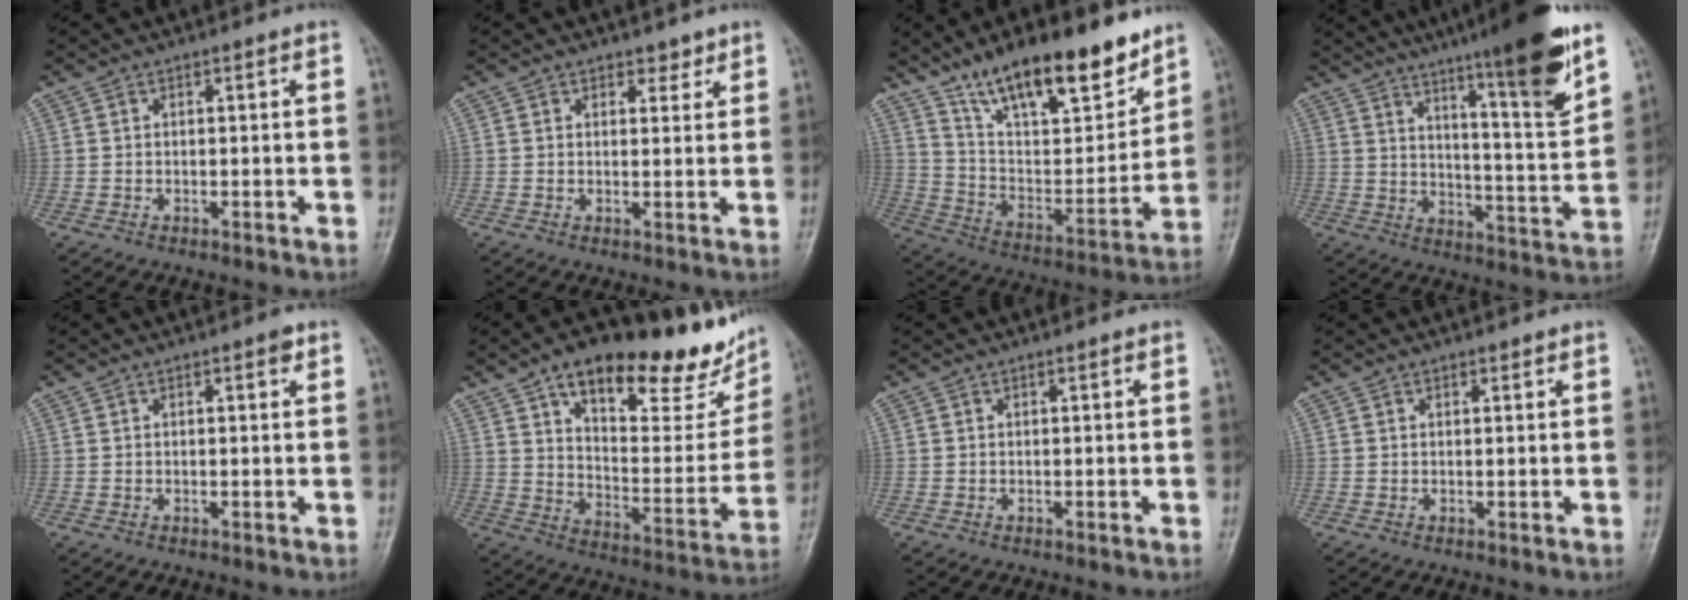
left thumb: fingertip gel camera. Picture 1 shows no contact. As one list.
[{"total": 2.3, "force": [1.7, 1.4, 0.7], "torque": [0.010, -0.010, 0.021]}, {"total": 22.3, "force": [15.7, 7.5, 13.9], "torque": [-0.181, -0.070, 0.271]}, {"total": 19.0, "force": [12.1, 1.8, 14.5], "torque": [-0.191, -0.065, 0.185]}, {"total": 1.2, "force": [0.6, 0.4, 0.9], "torque": [-0.009, 0.000, 0.006]}, {"total": 28.0, "force": [17.3, 10.8, 19.2], "torque": [-0.228, -0.041, 0.260]}, {"total": 0.0}, {"total": 0.8, "force": [0.6, 0.4, 0.3], "torque": [-0.002, -0.004, 0.007]}]